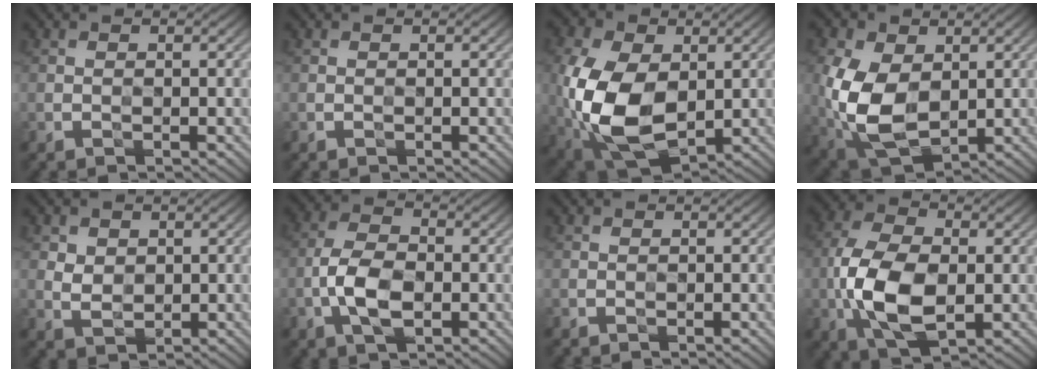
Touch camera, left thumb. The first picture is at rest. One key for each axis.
{"total": 0.0}
{"total": 15.0, "fx": -1.0, "fy": 9.6, "fz": 11.5, "tx": -0.283, "ty": -0.019, "tz": -0.018}
{"total": 13.3, "fx": 0.0, "fy": 8.7, "fz": 10.0, "tx": -0.263, "ty": -0.012, "tz": 0.001}
{"total": 2.7, "fx": 1.2, "fy": 2.1, "fz": 1.2, "tx": -0.032, "ty": -0.004, "tz": 0.021}
{"total": 6.5, "fx": -1.8, "fy": 3.4, "fz": 5.3, "tx": -0.114, "ty": 0.003, "tz": -0.043}
{"total": 0.0}
{"total": 11.3, "fx": -1.7, "fy": 6.2, "fz": 9.2, "tx": -0.215, "ty": -0.006, "tz": -0.033}